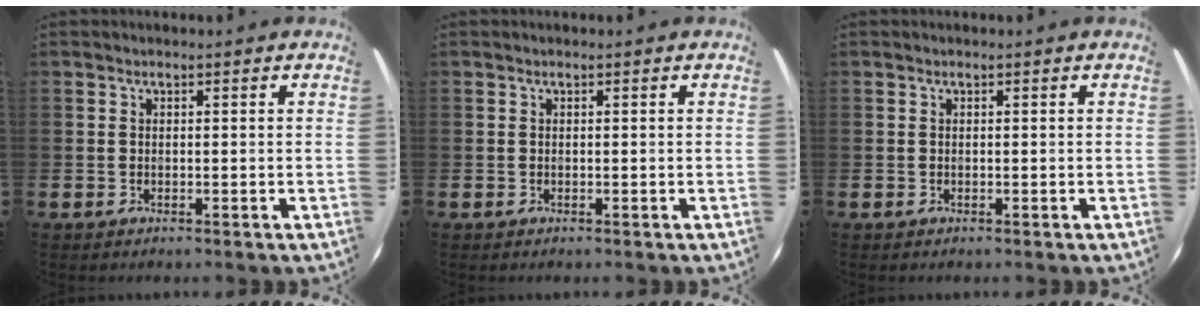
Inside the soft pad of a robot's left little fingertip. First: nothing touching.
{"total": 0.0}
{"total": 0.0}